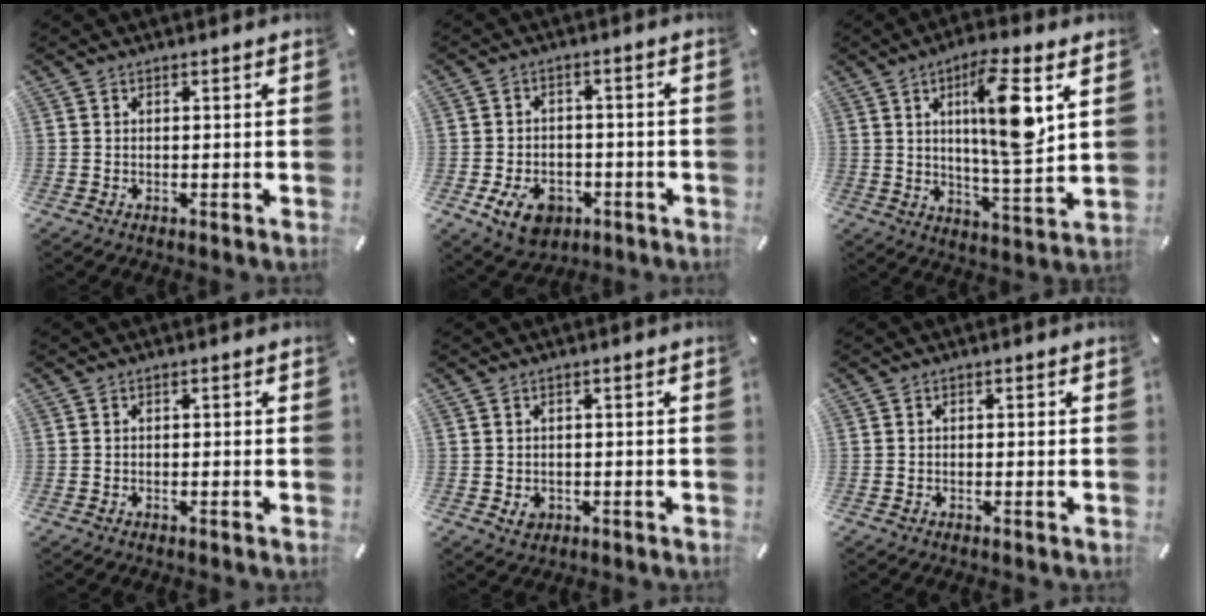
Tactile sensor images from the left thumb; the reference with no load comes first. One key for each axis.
{"total": 8.3, "fx": -3.8, "fy": 5.9, "fz": 4.6, "tx": -0.084, "ty": 0.018, "tz": -0.068}
{"total": 14.2, "fx": 4.6, "fy": 3.1, "fz": 13.1, "tx": -0.211, "ty": -0.009, "tz": 0.068}
{"total": 0.7, "fx": -0.5, "fy": 0.4, "fz": 0.4, "tx": -0.008, "ty": 0.001, "tz": -0.010}
{"total": 2.8, "fx": -0.7, "fy": 2.4, "fz": 1.3, "tx": -0.014, "ty": 0.001, "tz": -0.014}
{"total": 0.9, "fx": -0.3, "fy": 0.4, "fz": 0.7, "tx": -0.014, "ty": 0.001, "tz": -0.007}